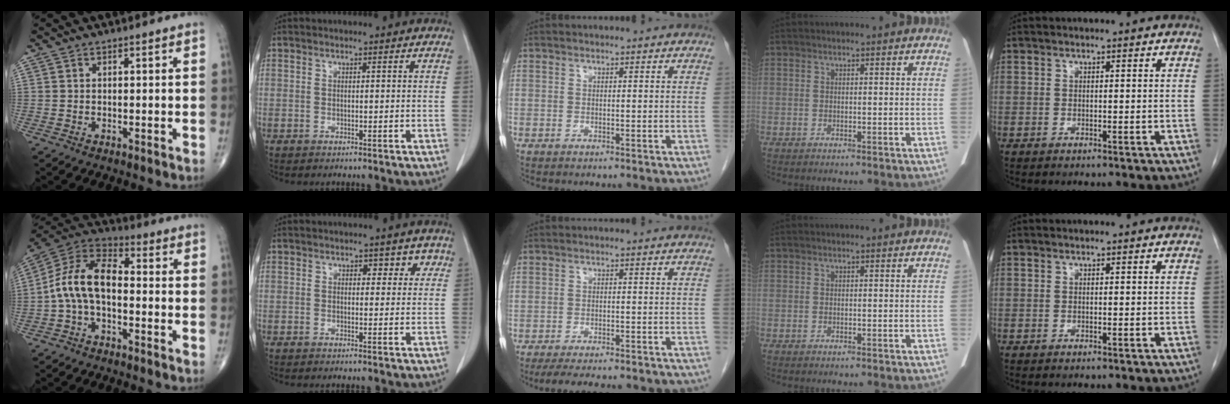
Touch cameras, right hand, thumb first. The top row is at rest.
{"thumb": {"total": 11.2, "force": [-1.7, 6.3, 9.1], "torque": [-0.168, 0.041, -0.044]}, "index": {"total": 2.7, "force": [1.4, 1.9, 1.2], "torque": [0.005, 0.005, 0.012]}, "middle": {"total": 13.1, "force": [-11.3, 3.0, 6.0], "torque": [-0.091, -0.012, -0.143]}}